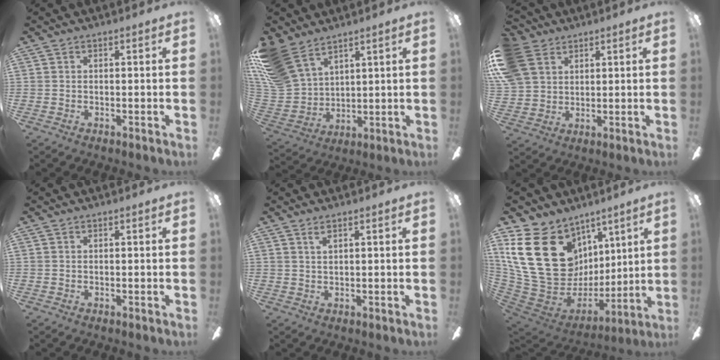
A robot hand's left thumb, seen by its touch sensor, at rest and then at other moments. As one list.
[{"total": 16.1, "force": [10.7, 9.1, 7.9], "torque": [-0.196, -0.042, 0.209]}, {"total": 10.9, "force": [5.3, 8.3, 4.7], "torque": [-0.115, 0.001, 0.109]}, {"total": 0.0}, {"total": 1.8, "force": [1.2, 0.3, 1.2], "torque": [-0.029, 0.001, 0.021]}, {"total": 28.4, "force": [8.6, 21.0, 17.1], "torque": [-0.358, -0.041, 0.187]}]